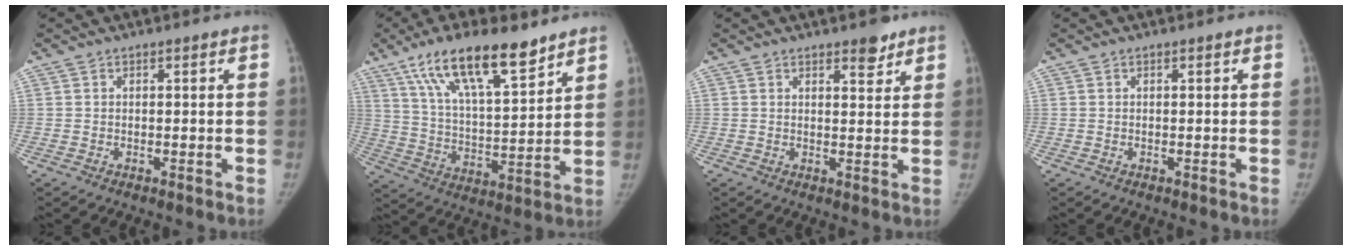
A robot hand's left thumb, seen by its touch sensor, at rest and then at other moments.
{"total": 18.3, "force": [12.0, 5.6, 12.6], "torque": [-0.196, -0.045, 0.219]}
{"total": 3.5, "force": [2.6, 1.4, 1.9], "torque": [-0.011, -0.017, 0.035]}
{"total": 0.0}